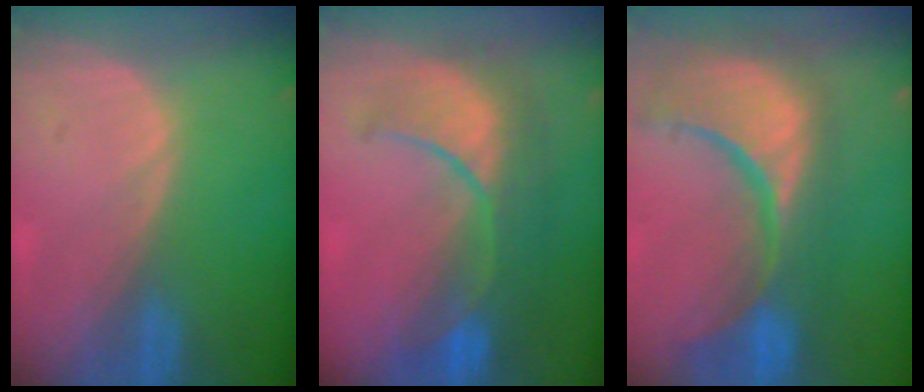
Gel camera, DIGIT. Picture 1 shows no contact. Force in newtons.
{"total": 9.9, "press": 9.3, "slide": 3.5}
{"total": 15.3, "press": 12.2, "slide": 9.3}